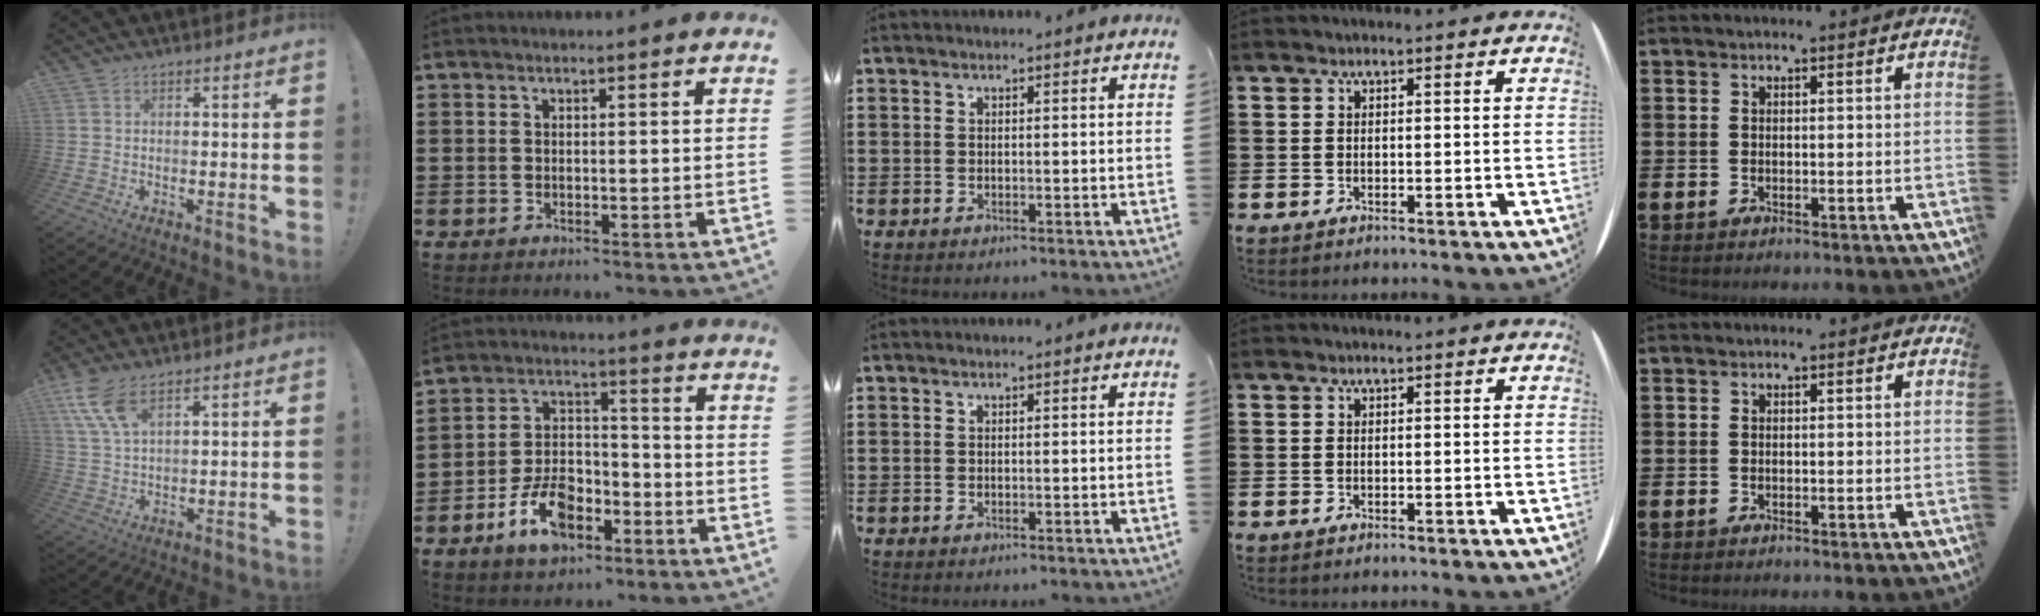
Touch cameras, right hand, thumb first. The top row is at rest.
{"thumb": {"total": 8.9, "force": [5.6, 3.1, 6.2], "torque": [-0.134, -0.019, 0.106]}, "index": {"total": 8.6, "force": [-4.6, 5.0, 5.2], "torque": [-0.117, 0.015, -0.089]}}